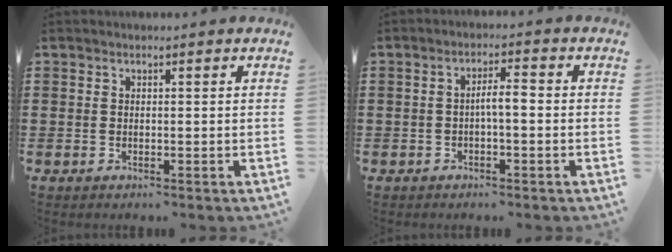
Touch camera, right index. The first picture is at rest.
{"total": 2.8, "force": [-0.6, 0.5, 2.7], "torque": [-0.050, 0.005, -0.014]}